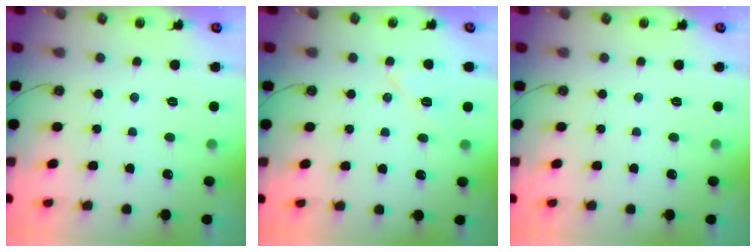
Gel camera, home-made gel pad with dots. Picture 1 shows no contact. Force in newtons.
{"total": 7.3, "press": 7.2, "slide": 1.2}
{"total": 0.0}